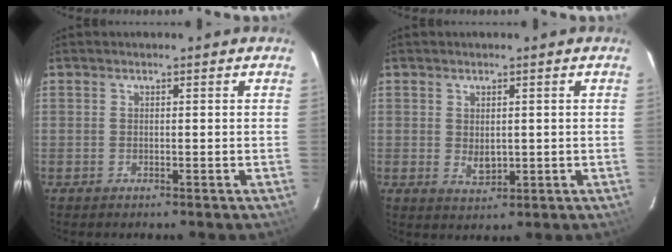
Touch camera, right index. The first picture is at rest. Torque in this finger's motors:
{"motor_torque": [0.28, 0.23, 0.01, 0.01]}